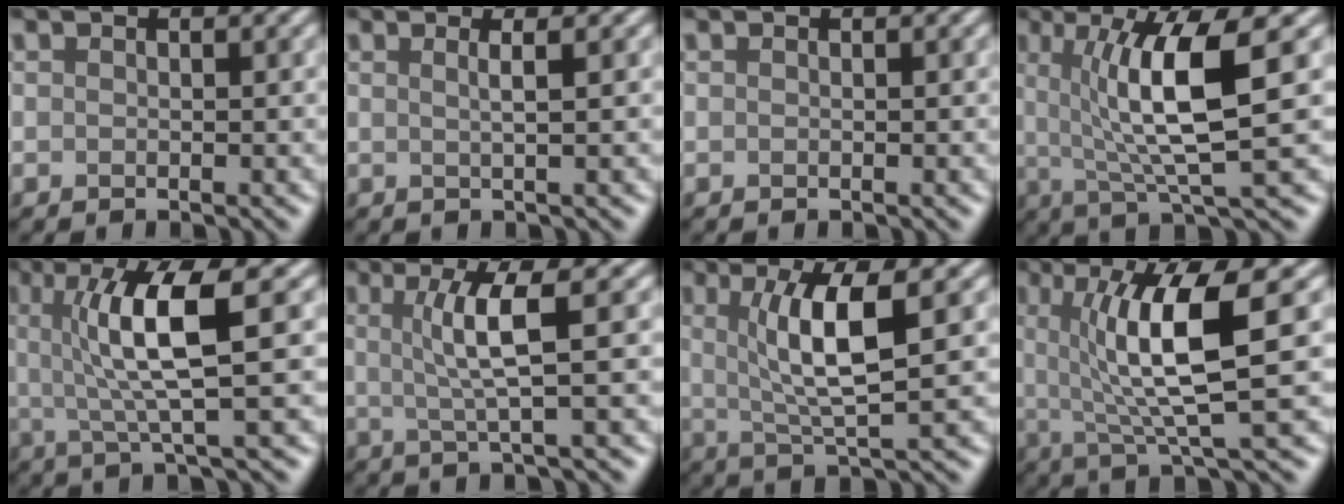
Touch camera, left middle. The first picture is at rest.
{"total": 1.8, "force": [0.6, 0.7, 1.5], "torque": [-0.016, 0.002, -0.010]}
{"total": 0.0}
{"total": 8.0, "force": [1.4, 1.6, 7.7], "torque": [-0.119, -0.002, 0.024]}
{"total": 6.6, "force": [1.2, 1.1, 6.4], "torque": [-0.119, 0.003, 0.021]}
{"total": 4.3, "force": [0.8, 0.6, 4.1], "torque": [-0.077, 0.001, 0.016]}
{"total": 5.9, "force": [1.3, 1.2, 5.6], "torque": [-0.100, 0.000, 0.028]}
{"total": 8.3, "force": [1.3, 1.7, 8.0], "torque": [-0.122, -0.002, 0.024]}